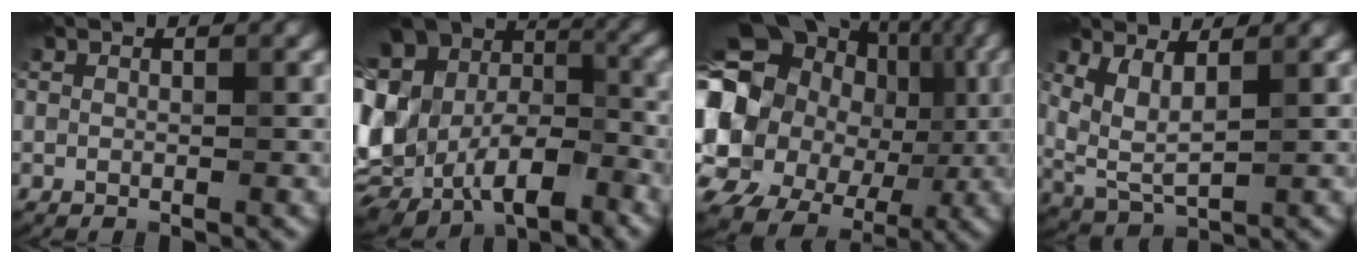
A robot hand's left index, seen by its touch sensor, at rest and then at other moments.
{"total": 16.7, "force": [-2.3, 12.5, 10.8], "torque": [-0.235, -0.011, -0.011]}
{"total": 20.0, "force": [0.6, 16.8, 10.9], "torque": [-0.193, 0.006, 0.005]}
{"total": 3.5, "force": [1.4, 1.3, 2.9], "torque": [-0.071, -0.001, 0.033]}